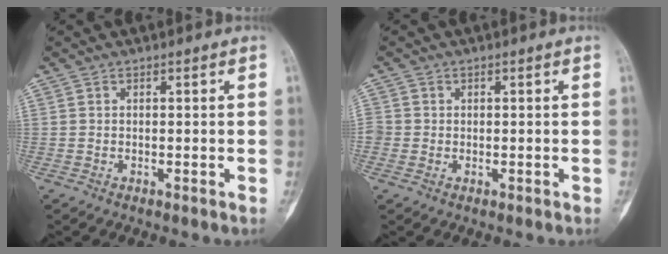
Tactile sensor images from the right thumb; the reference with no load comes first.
{"total": 2.4, "force": [-0.2, 2.3, 0.5], "torque": [0.006, 0.004, -0.009]}